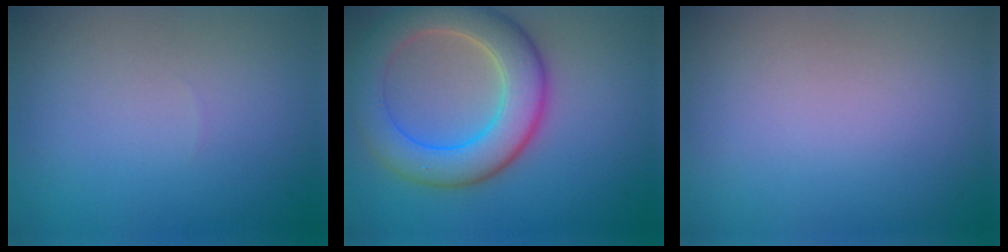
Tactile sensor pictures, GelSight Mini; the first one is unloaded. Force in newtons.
{"total": 7.7, "press": 7.7, "slide": 0.5}
{"total": 0.0}